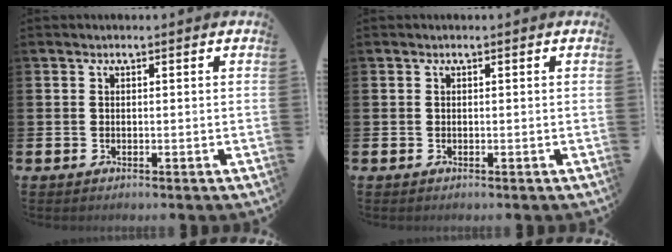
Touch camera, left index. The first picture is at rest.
{"total": 0.0}